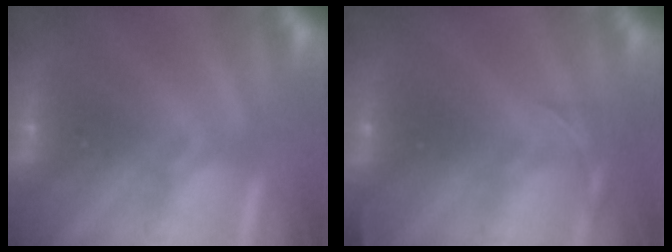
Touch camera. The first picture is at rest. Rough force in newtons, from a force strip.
{"total": 2.9}